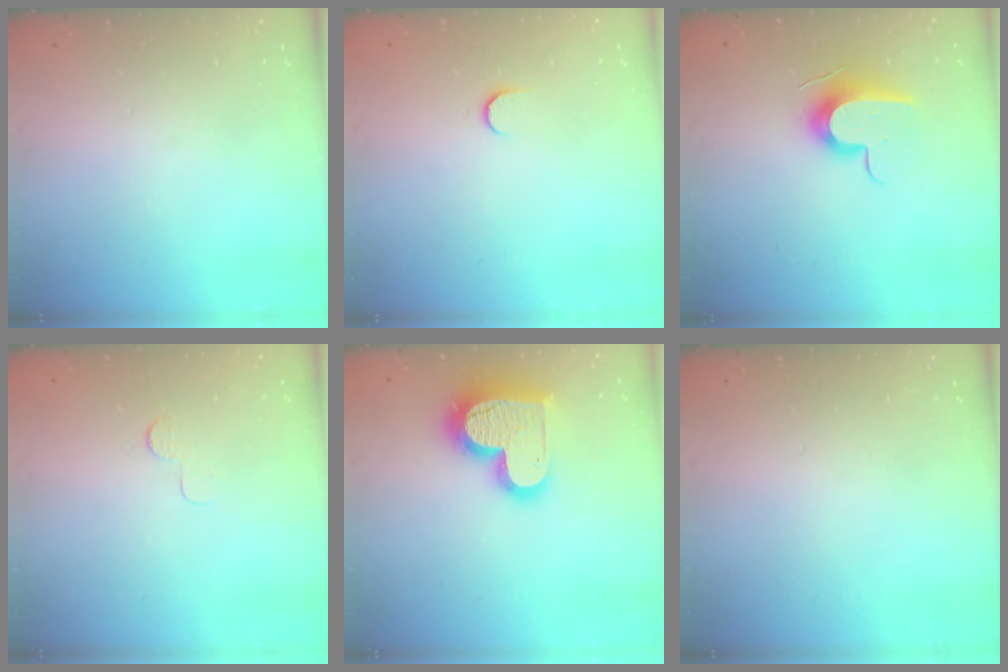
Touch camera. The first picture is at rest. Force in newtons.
{"total": 3.4, "press": 3.4, "slide": 0.4}
{"total": 10.6, "press": 10.5, "slide": 1.3}
{"total": 3.0, "press": 2.9, "slide": 0.3}
{"total": 18.8, "press": 18.7, "slide": 1.6}
{"total": 0.0}